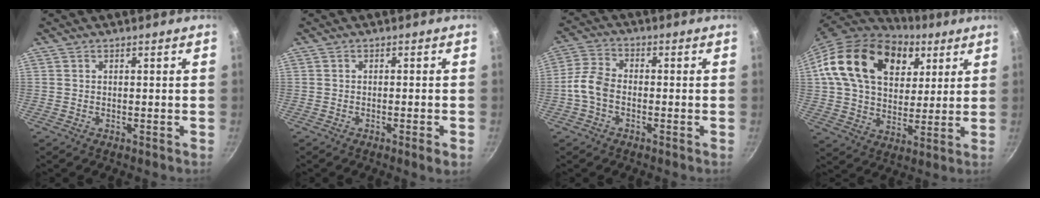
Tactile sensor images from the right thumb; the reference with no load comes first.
{"total": 2.3, "force": [-1.1, 0.1, 2.0], "torque": [-0.041, 0.002, -0.016]}
{"total": 5.8, "force": [-1.8, 3.8, 4.1], "torque": [-0.085, 0.027, -0.047]}
{"total": 22.5, "force": [8.9, 15.4, 13.9], "torque": [-0.210, -0.011, 0.149]}